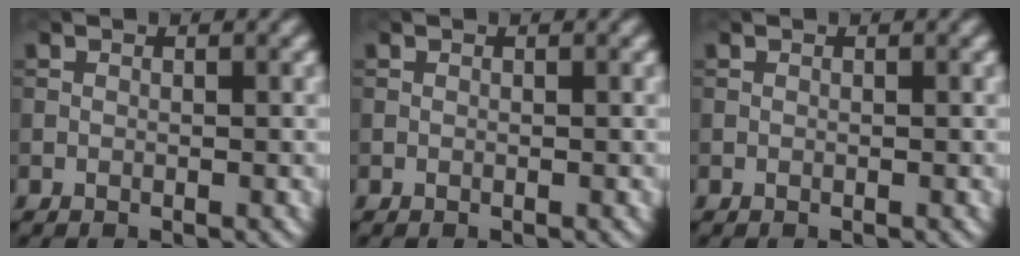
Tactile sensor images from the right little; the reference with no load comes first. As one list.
[{"total": 0.0}, {"total": 0.0}]